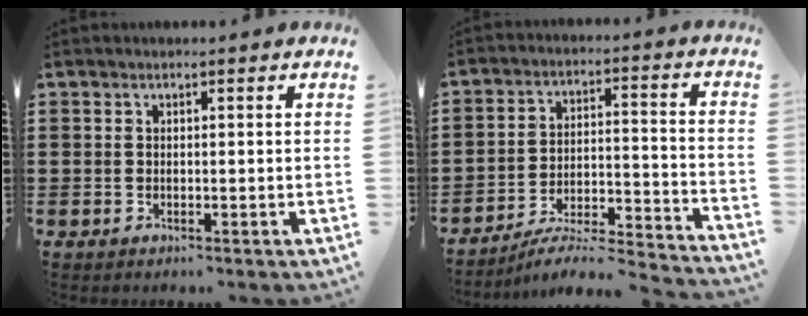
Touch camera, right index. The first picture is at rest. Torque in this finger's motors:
{"motor_torque": [0.20, 0.63, -1.00, -0.21]}